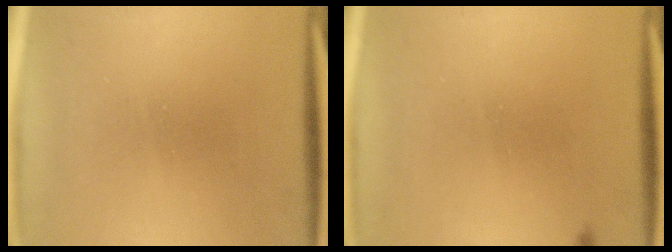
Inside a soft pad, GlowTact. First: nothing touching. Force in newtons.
{"total": 0.6}